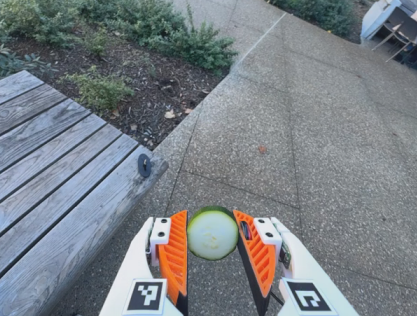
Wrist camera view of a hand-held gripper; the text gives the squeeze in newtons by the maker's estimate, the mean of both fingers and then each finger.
{"total": 7.6, "left": 7.7, "right": 7.5}